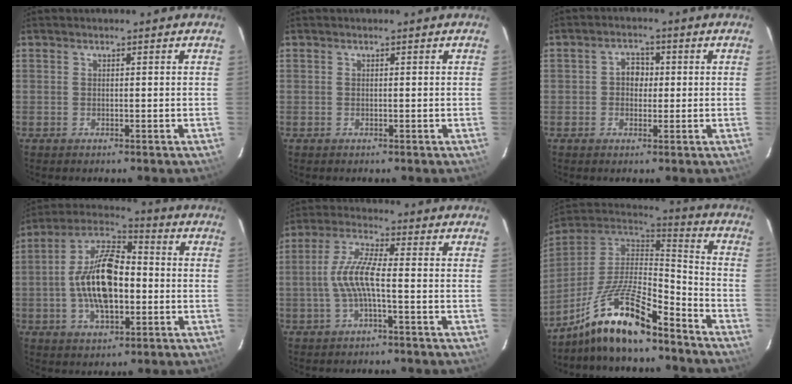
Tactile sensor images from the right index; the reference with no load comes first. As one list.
[{"total": 0.0}, {"total": 3.4, "force": [0.0, 2.9, 1.8], "torque": [-0.029, 0.014, -0.001]}, {"total": 15.6, "force": [-2.0, 7.6, 13.5], "torque": [-0.262, 0.013, -0.039]}, {"total": 7.3, "force": [-1.6, 1.0, 7.0], "torque": [-0.154, 0.008, -0.029]}, {"total": 16.3, "force": [-11.8, 3.9, 10.6], "torque": [-0.220, -0.005, -0.219]}]